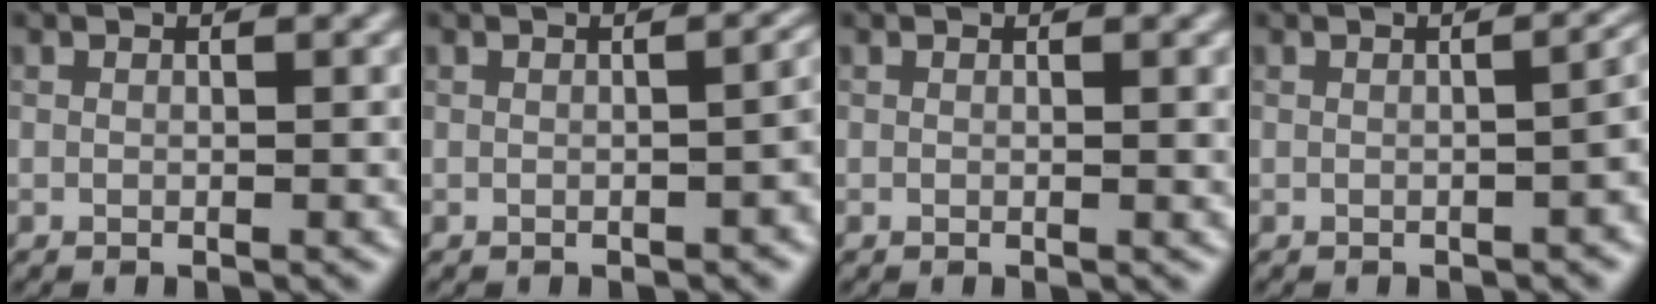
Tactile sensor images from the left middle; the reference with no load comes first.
{"total": 2.1, "force": [-0.7, 0.8, 1.8], "torque": [-0.021, 0.003, -0.008]}
{"total": 0.6, "force": [0.2, 0.1, 0.6], "torque": [-0.005, 0.000, 0.002]}
{"total": 3.1, "force": [-0.8, 1.3, 2.7], "torque": [-0.025, 0.006, -0.009]}